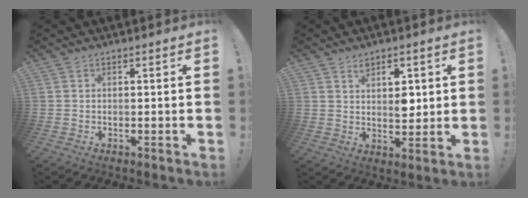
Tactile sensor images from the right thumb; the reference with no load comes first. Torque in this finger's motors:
{"motor_torque": [0.09, 0.01, 0.34, 0.53, 0.00]}